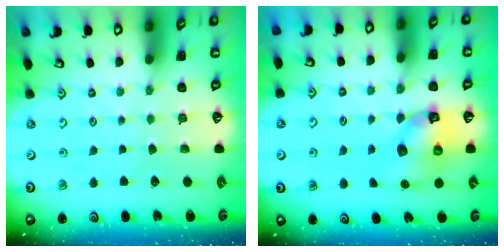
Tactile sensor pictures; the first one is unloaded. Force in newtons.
{"total": 9.8, "press": 9.7, "slide": 1.7}